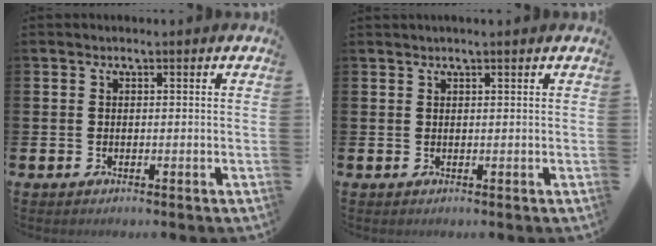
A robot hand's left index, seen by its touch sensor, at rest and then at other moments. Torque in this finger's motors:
{"motor_torque": [0.82, -1.32, 0.08, 0.14]}